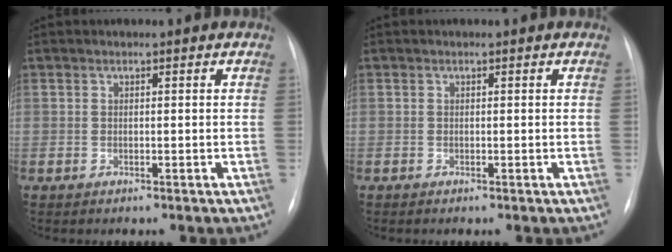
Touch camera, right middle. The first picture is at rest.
{"total": 0.0}